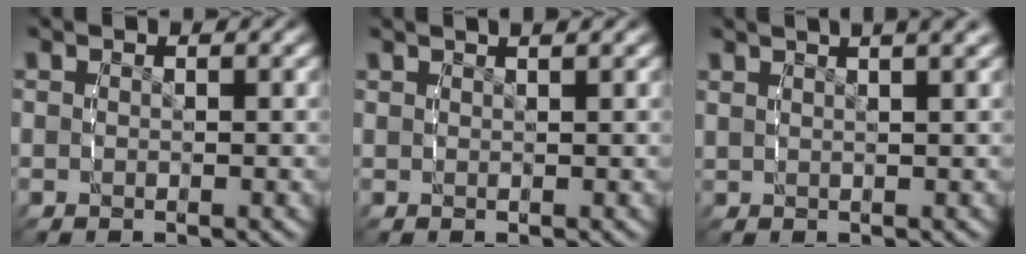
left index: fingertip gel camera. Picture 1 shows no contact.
{"total": 1.9, "force": [1.6, 0.1, 1.0], "torque": [-0.011, 0.007, 0.025]}
{"total": 4.5, "force": [3.0, 1.4, 3.0], "torque": [-0.035, 0.020, 0.044]}